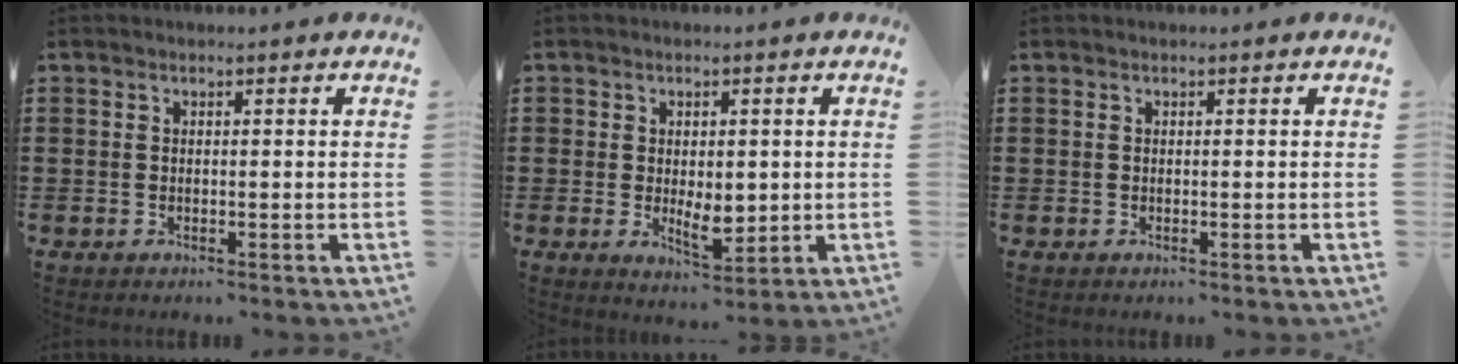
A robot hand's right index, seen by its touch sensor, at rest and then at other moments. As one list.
[{"total": 4.6, "force": [-0.1, 2.8, 3.7], "torque": [-0.056, 0.001, -0.003]}, {"total": 0.0}]